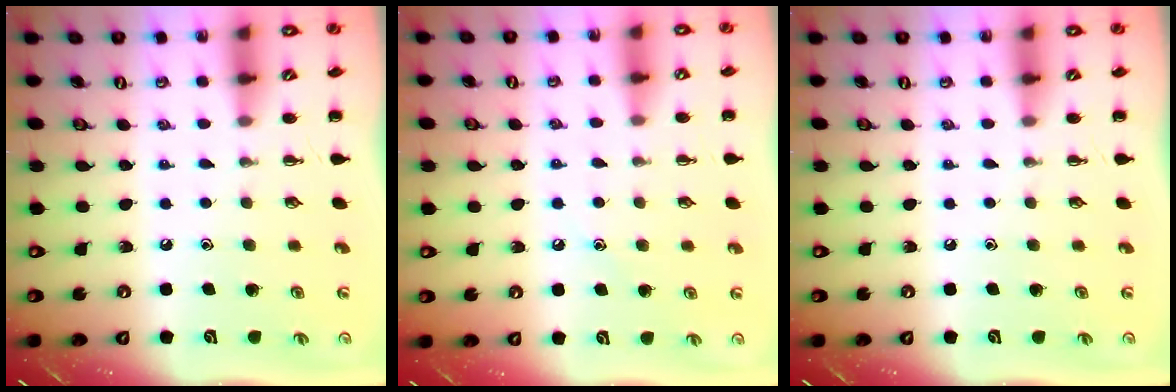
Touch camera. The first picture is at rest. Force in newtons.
{"total": 7.9, "press": 7.5, "slide": 2.3}
{"total": 0.0}